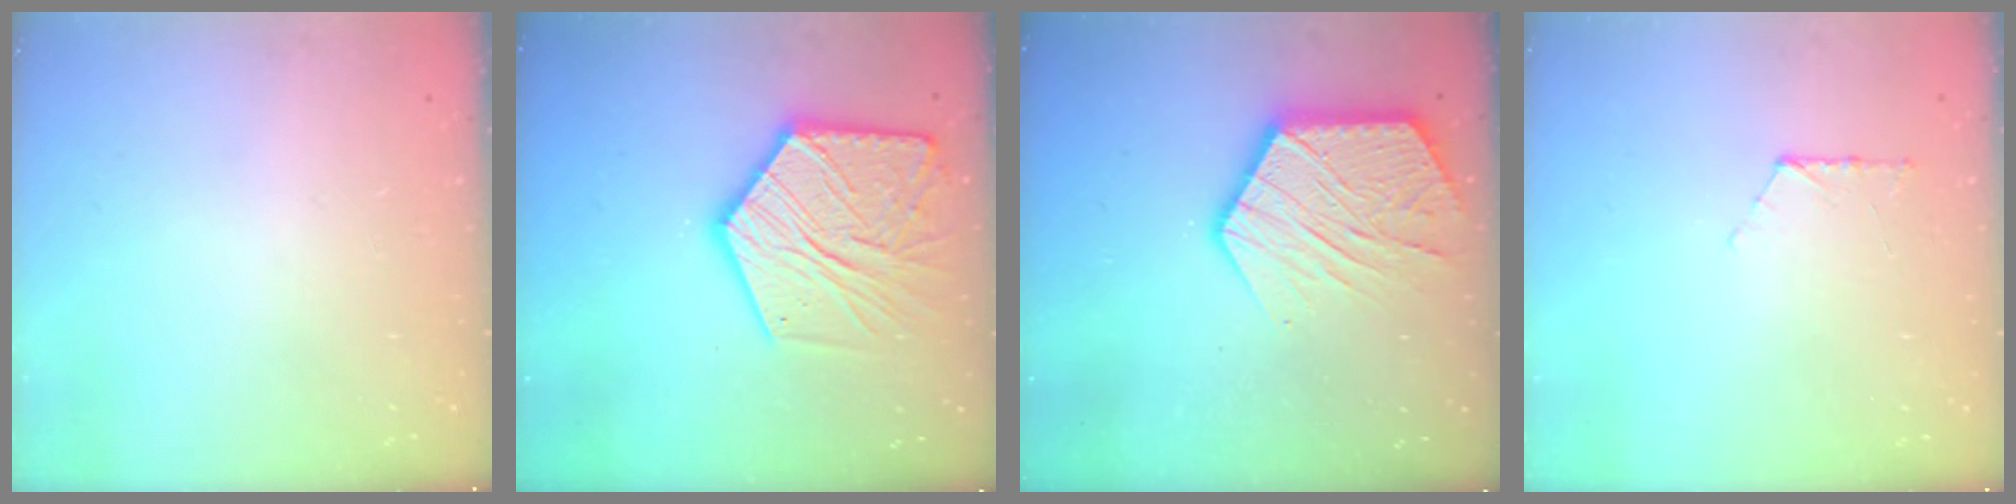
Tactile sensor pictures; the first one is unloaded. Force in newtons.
{"total": 19.6, "press": 19.6, "slide": 1.8}
{"total": 17.4, "press": 17.4, "slide": 1.2}
{"total": 6.8, "press": 6.7, "slide": 0.6}